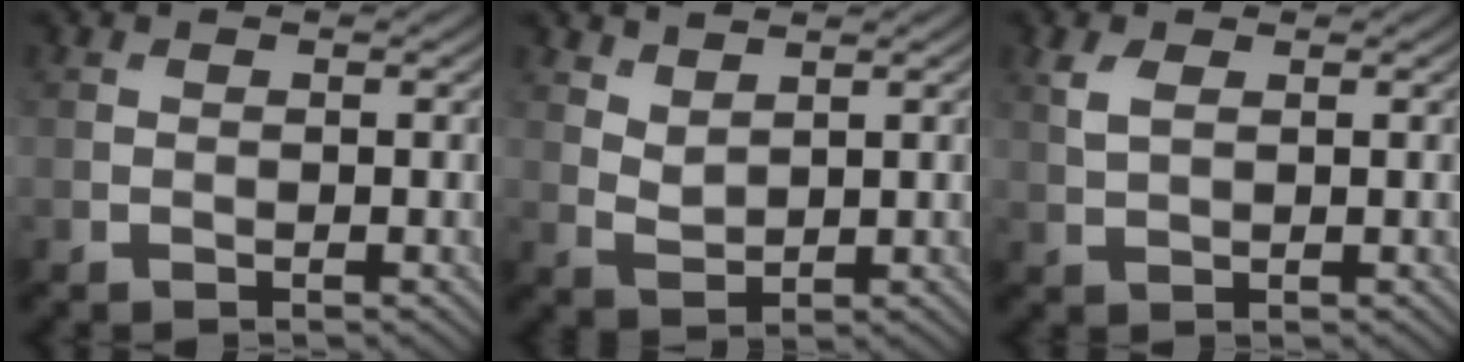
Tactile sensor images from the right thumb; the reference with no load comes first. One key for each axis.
{"total": 2.9, "fx": 2.2, "fy": 1.0, "fz": 1.5, "tx": -0.036, "ty": -0.005, "tz": 0.053}
{"total": 2.5, "fx": 1.1, "fy": 1.2, "fz": 1.8, "tx": -0.051, "ty": 0.001, "tz": 0.025}